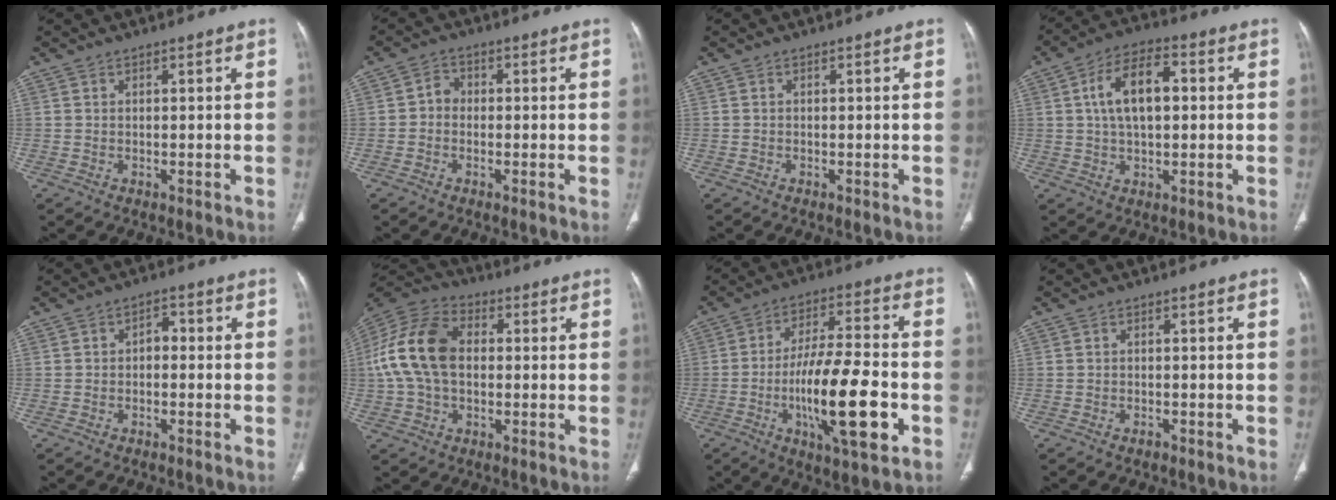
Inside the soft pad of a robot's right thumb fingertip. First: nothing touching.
{"total": 2.8, "force": [-0.6, 2.3, 1.4], "torque": [-0.012, 0.011, -0.021]}
{"total": 0.0}
{"total": 10.7, "force": [1.6, 5.7, 8.9], "torque": [-0.152, 0.019, 0.021]}
{"total": 2.6, "force": [-0.5, 1.8, 1.9], "torque": [-0.017, 0.015, -0.017]}
{"total": 15.5, "force": [0.7, 10.4, 11.4], "torque": [-0.224, 0.033, 0.005]}
{"total": 18.3, "force": [-5.1, 5.0, 16.8], "torque": [-0.287, 0.017, -0.081]}
{"total": 0.8, "force": [-0.6, 0.4, 0.3], "torque": [-0.006, 0.001, -0.012]}